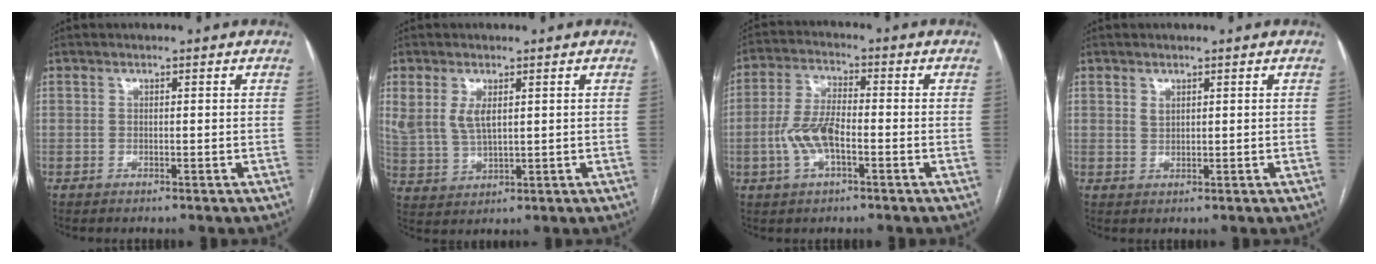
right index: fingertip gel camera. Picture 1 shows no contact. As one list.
[{"total": 6.2, "force": [2.4, 3.2, 4.7], "torque": [-0.109, 0.007, 0.059]}, {"total": 7.3, "force": [-2.1, 2.7, 6.4], "torque": [-0.145, 0.009, -0.042]}, {"total": 1.2, "force": [0.7, 0.7, 0.7], "torque": [-0.011, -0.001, 0.016]}]